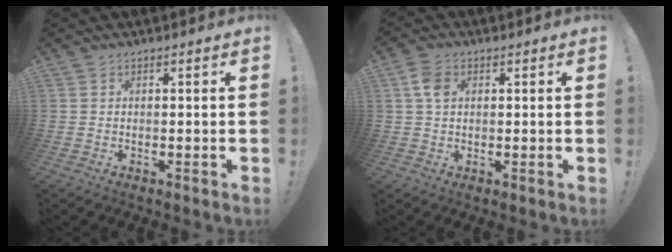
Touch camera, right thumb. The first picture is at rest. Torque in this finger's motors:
{"motor_torque": [0.28, 1.25, 0.27, -0.20, 0.17]}